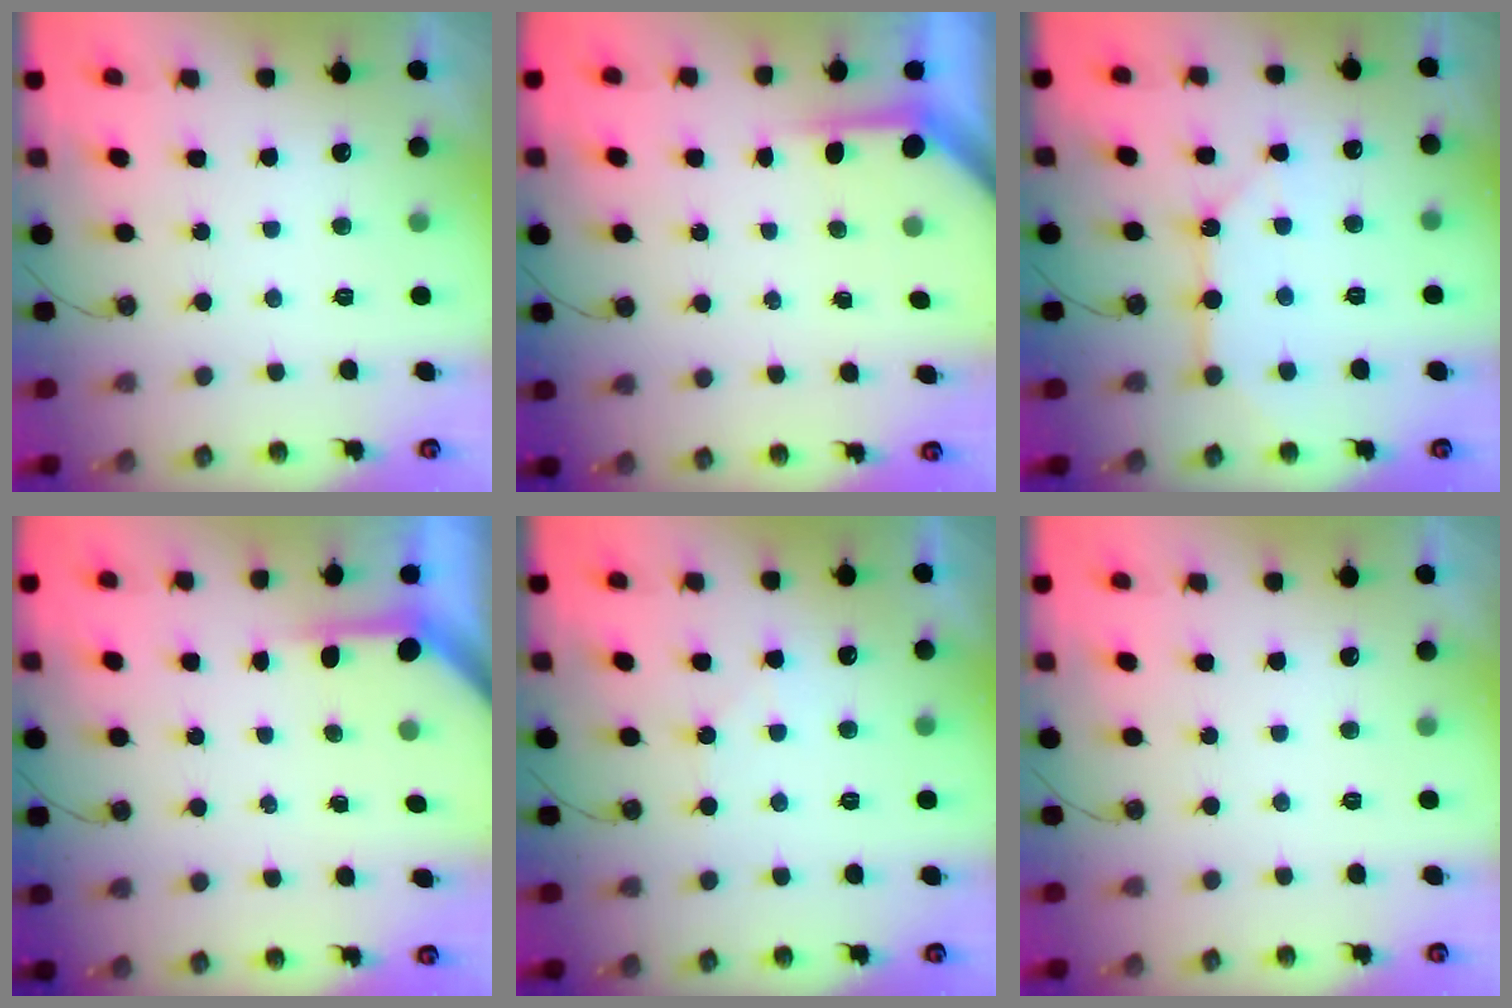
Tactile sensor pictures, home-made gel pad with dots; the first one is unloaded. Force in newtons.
{"total": 3.7, "press": 3.7, "slide": 0.3}
{"total": 10.8, "press": 10.8, "slide": 1.0}
{"total": 3.5, "press": 3.5, "slide": 0.3}
{"total": 4.9, "press": 4.8, "slide": 0.7}
{"total": 0.0}